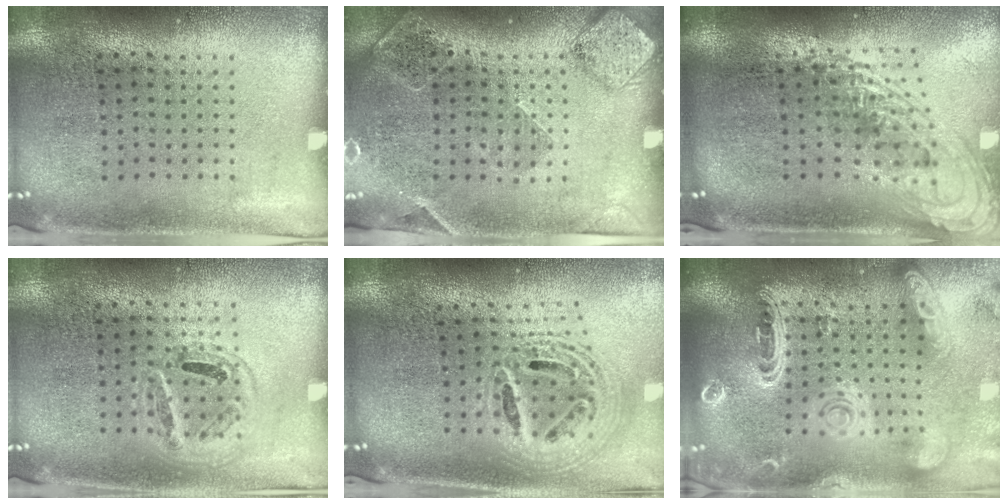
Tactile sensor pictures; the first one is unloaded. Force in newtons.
{"total": 1.6, "press": 1.6, "slide": 0.4}
{"total": 1.9, "press": 1.5, "slide": 1.2}
{"total": 0.9, "press": 0.9, "slide": 0.1}
{"total": 2.2, "press": 1.6, "slide": 1.4}
{"total": 2.8, "press": 2.5, "slide": 1.4}